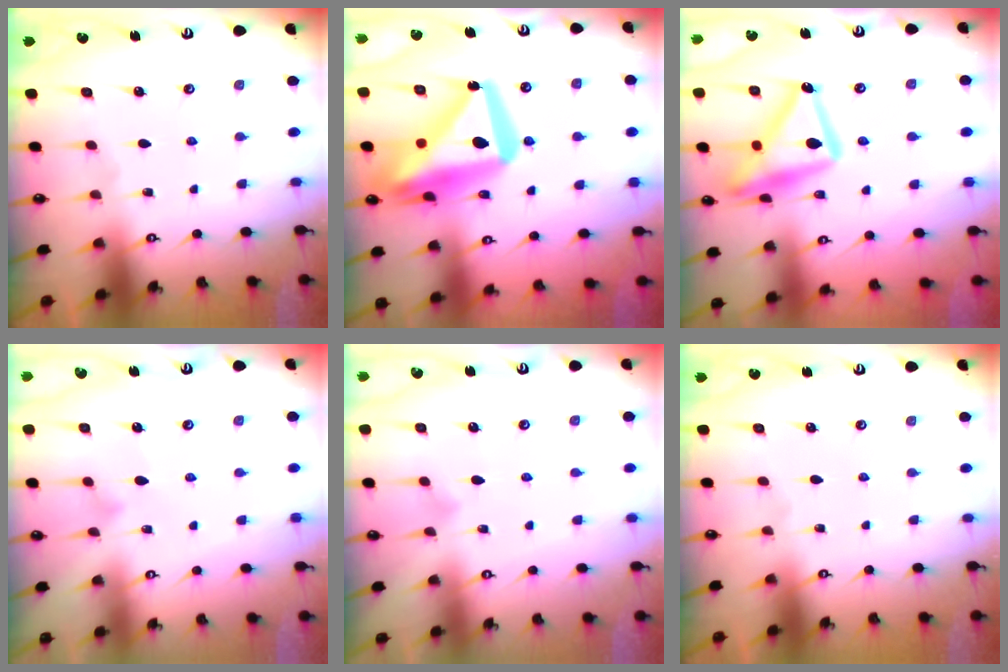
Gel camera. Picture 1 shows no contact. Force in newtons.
{"total": 21.5, "press": 21.4, "slide": 2.5}
{"total": 18.2, "press": 18.2, "slide": 1.2}
{"total": 4.2, "press": 4.2, "slide": 0.3}
{"total": 3.7, "press": 3.7, "slide": 0.3}
{"total": 0.0}